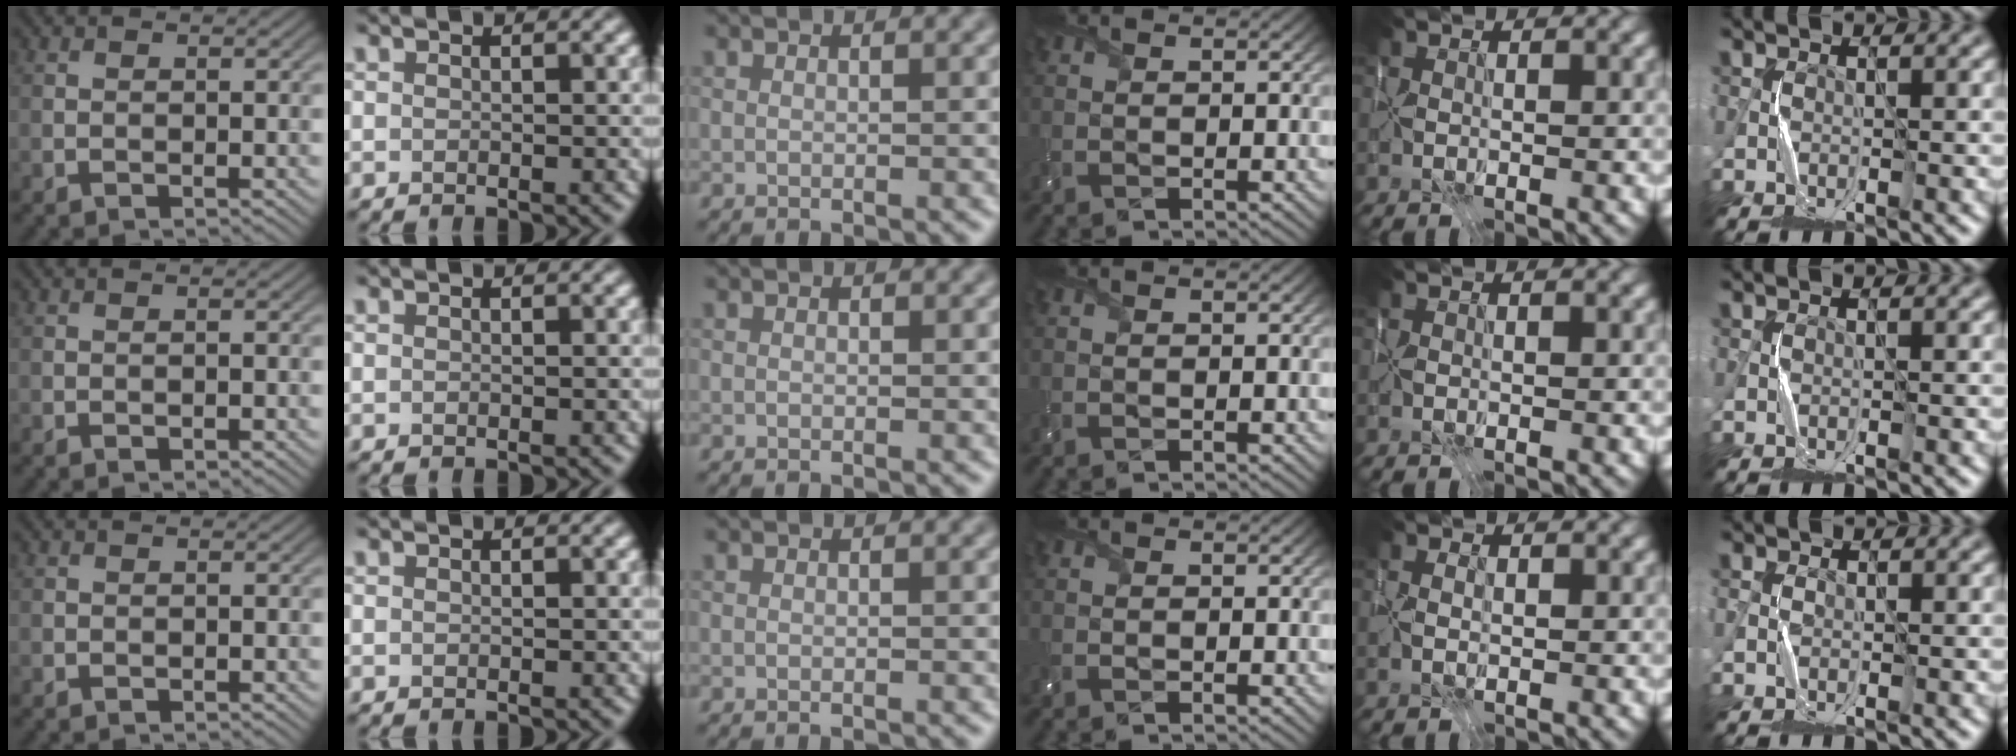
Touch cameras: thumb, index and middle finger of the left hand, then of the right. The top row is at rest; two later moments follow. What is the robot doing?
{"motion": "wrap", "object": "scarf"}